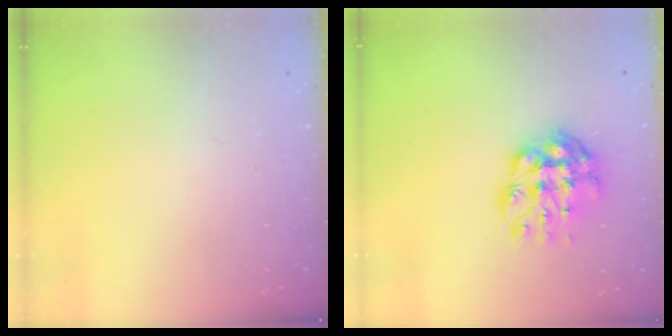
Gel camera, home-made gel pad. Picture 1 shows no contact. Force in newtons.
{"total": 10.9, "press": 10.8, "slide": 0.9}